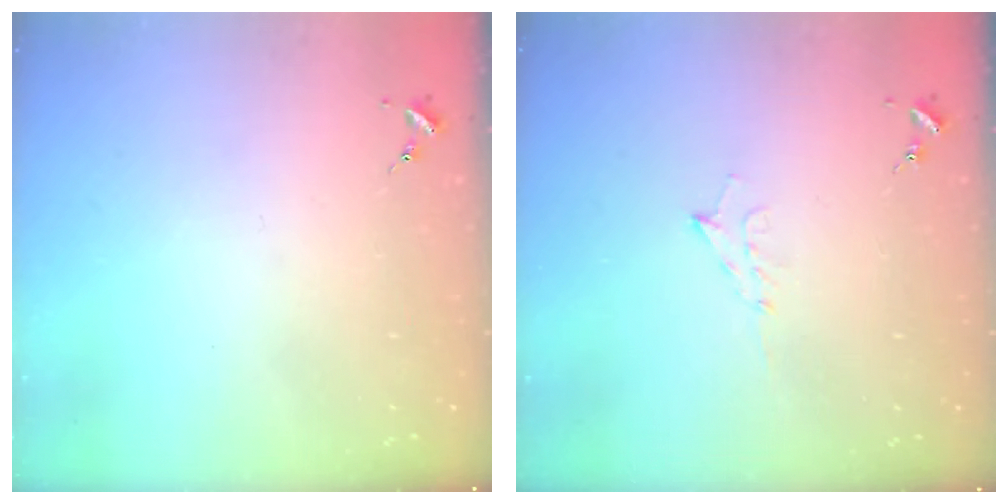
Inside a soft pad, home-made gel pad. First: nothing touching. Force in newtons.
{"total": 4.6, "press": 4.6, "slide": 0.7}